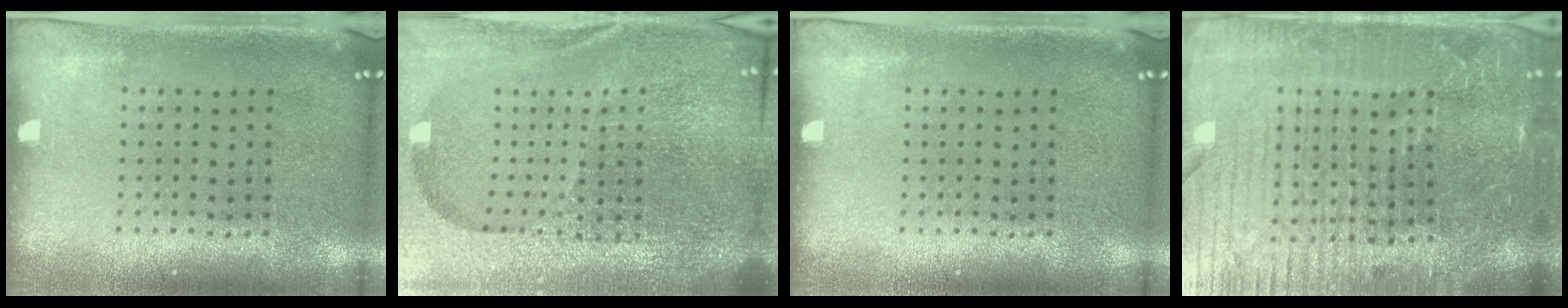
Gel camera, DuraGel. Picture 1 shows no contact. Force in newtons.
{"total": 6.6, "press": 5.7, "slide": 3.3}
{"total": 0.0}
{"total": 6.2, "press": 5.5, "slide": 2.9}